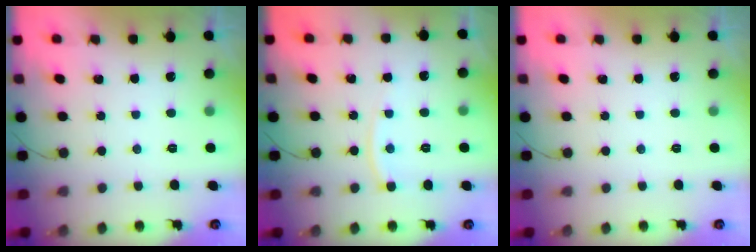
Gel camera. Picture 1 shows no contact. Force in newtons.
{"total": 4.7, "press": 4.6, "slide": 0.7}
{"total": 0.0}